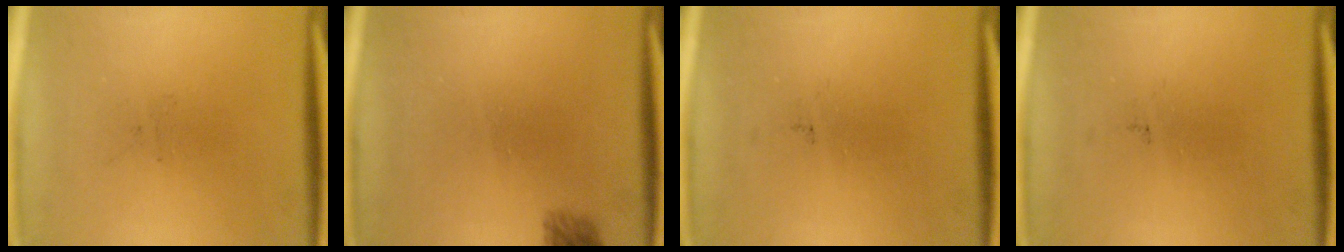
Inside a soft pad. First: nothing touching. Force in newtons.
{"total": 1.6}
{"total": 0.0}
{"total": 0.0}